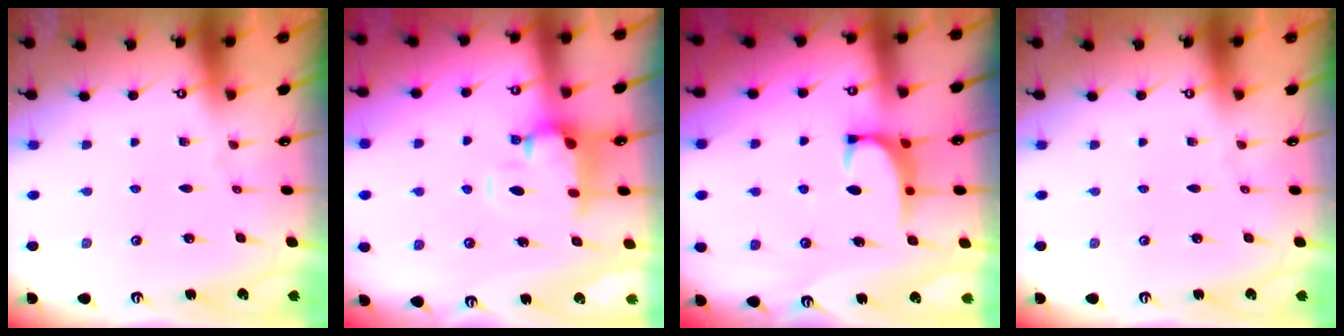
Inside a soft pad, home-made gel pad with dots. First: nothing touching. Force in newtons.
{"total": 2.7, "press": 1.9, "slide": 1.9}
{"total": 2.0, "press": 2.0, "slide": 0.3}
{"total": 0.0}